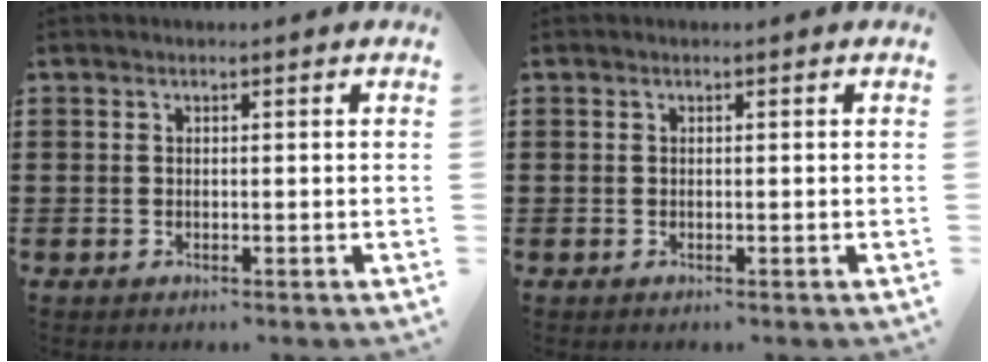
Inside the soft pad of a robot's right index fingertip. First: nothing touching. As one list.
[{"total": 0.0}]